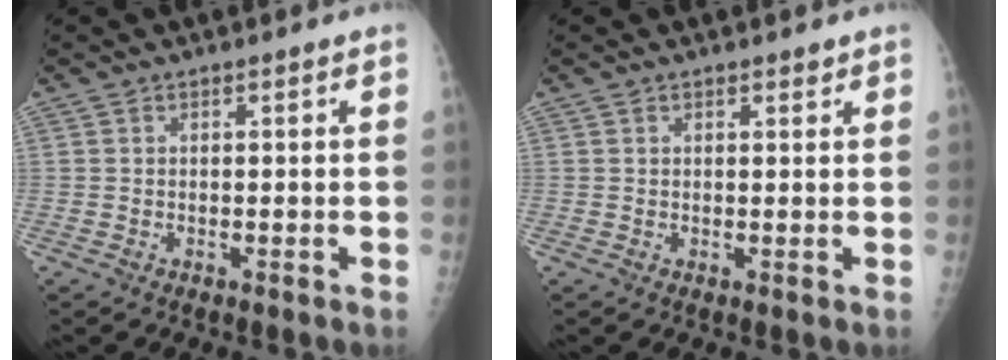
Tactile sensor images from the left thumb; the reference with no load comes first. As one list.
[{"total": 1.0, "force": [0.8, 0.5, 0.5], "torque": [-0.001, -0.004, 0.009]}]